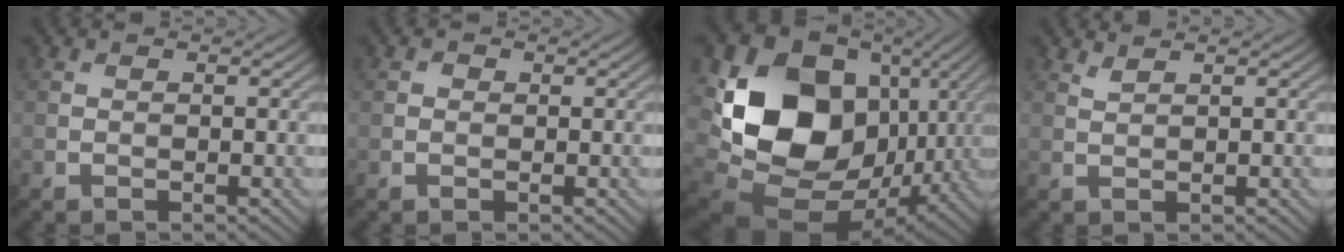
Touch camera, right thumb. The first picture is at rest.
{"total": 0.5, "force": [0.1, 0.5, 0.2], "torque": [0.000, -0.003, -0.001]}
{"total": 18.1, "force": [2.1, 14.1, 11.2], "torque": [-0.238, -0.026, 0.047]}
{"total": 1.2, "force": [1.1, 0.1, 0.5], "torque": [-0.013, 0.004, 0.024]}